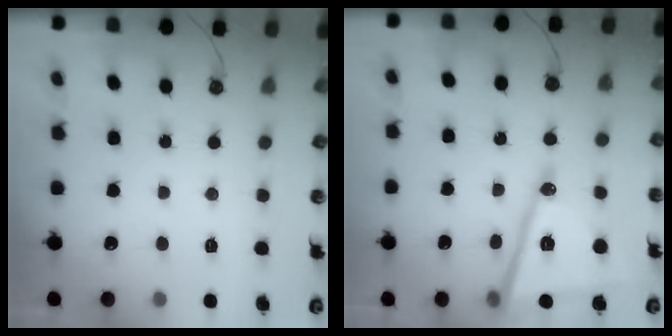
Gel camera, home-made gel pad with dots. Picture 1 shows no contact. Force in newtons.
{"total": 15.7, "press": 15.2, "slide": 3.9}